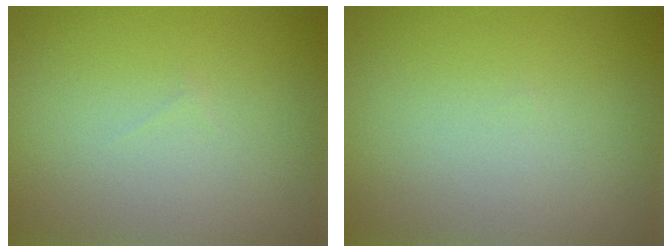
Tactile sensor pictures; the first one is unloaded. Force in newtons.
{"total": 0.0}